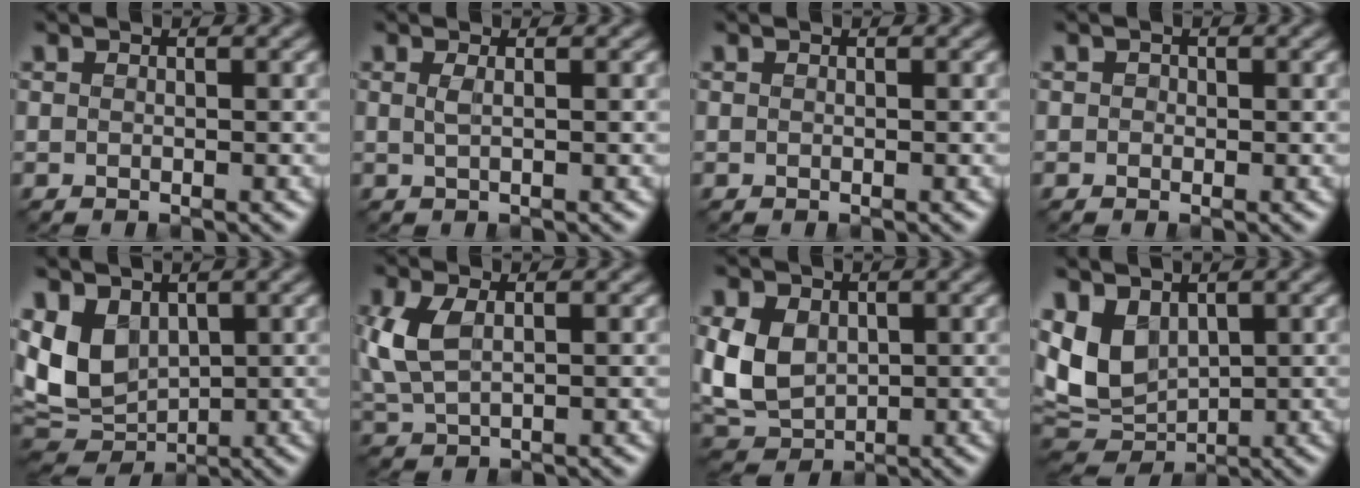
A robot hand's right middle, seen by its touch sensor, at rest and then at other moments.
{"total": 0.9, "force": [0.0, 0.3, 0.9], "torque": [-0.017, -0.002, -0.002]}
{"total": 0.0}
{"total": 0.6, "force": [0.0, 0.6, 0.1], "torque": [0.001, -0.003, -0.002]}
{"total": 7.5, "force": [1.5, 5.2, 5.2], "torque": [-0.129, -0.004, 0.026]}
{"total": 4.0, "force": [0.7, 2.1, 3.3], "torque": [-0.087, 0.002, 0.017]}
{"total": 5.0, "force": [0.2, 3.7, 3.4], "torque": [-0.076, -0.004, 0.002]}
{"total": 7.2, "force": [1.7, 4.8, 5.1], "torque": [-0.125, -0.002, 0.028]}